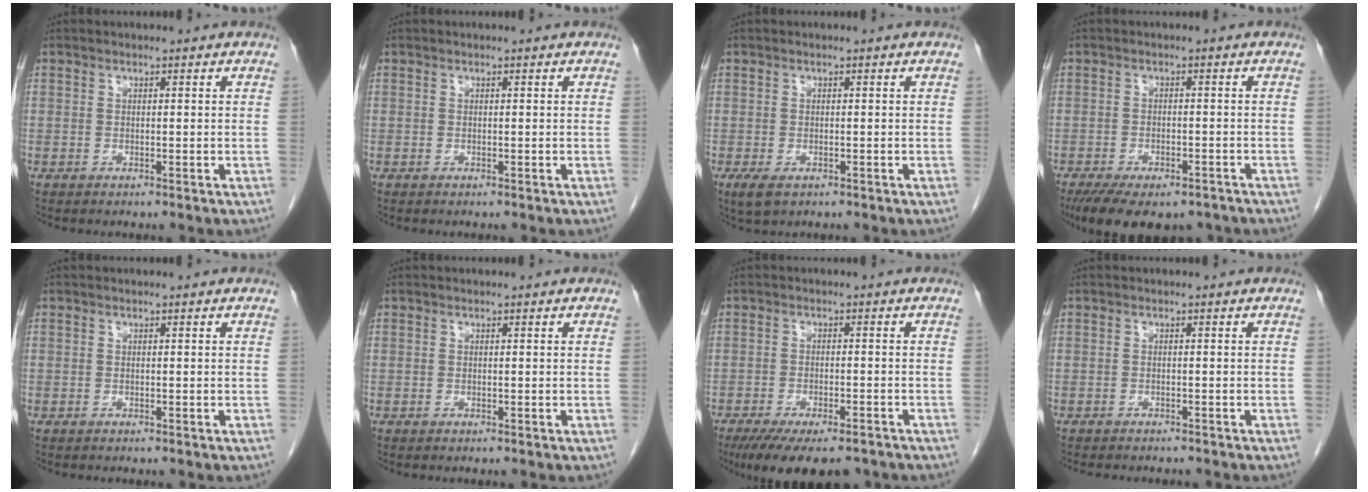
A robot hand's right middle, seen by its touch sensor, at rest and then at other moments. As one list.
[{"total": 0.0}, {"total": 2.7, "force": [-1.4, 1.3, 1.9], "torque": [-0.041, -0.007, -0.016]}, {"total": 13.0, "force": [-9.5, 5.6, 6.8], "torque": [-0.124, -0.011, -0.131]}, {"total": 0.0}, {"total": 0.0}, {"total": 13.3, "force": [-10.6, 4.0, 7.1], "torque": [-0.122, -0.018, -0.149]}, {"total": 5.7, "force": [-5.1, 1.6, 2.2], "torque": [-0.027, -0.004, -0.064]}]